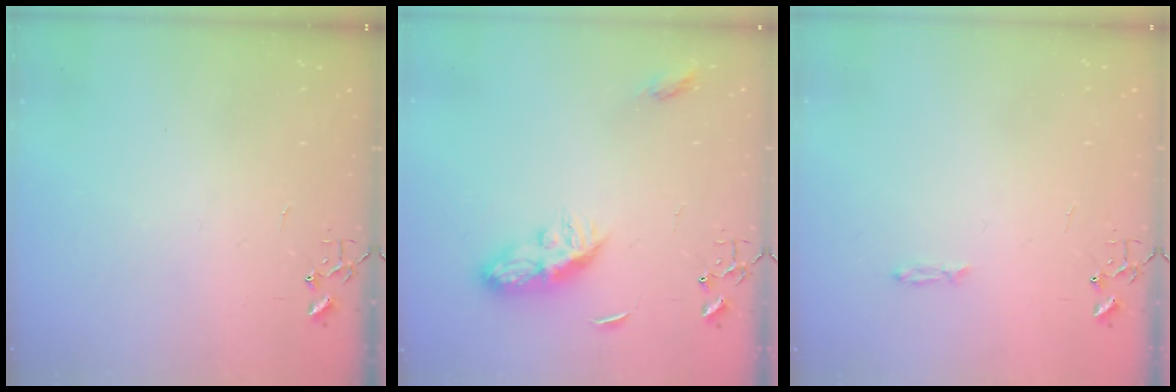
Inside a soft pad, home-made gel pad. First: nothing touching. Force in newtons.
{"total": 8.8, "press": 8.8, "slide": 0.0}
{"total": 3.4, "press": 3.4, "slide": 0.4}